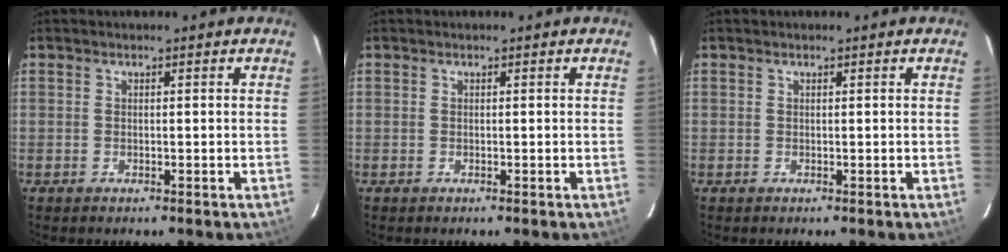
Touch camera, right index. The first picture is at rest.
{"total": 0.0}
{"total": 0.0}